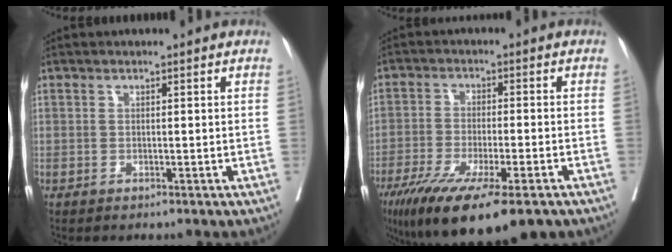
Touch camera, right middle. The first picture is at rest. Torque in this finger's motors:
{"motor_torque": [1.25, -0.89, 0.35, 0.19]}